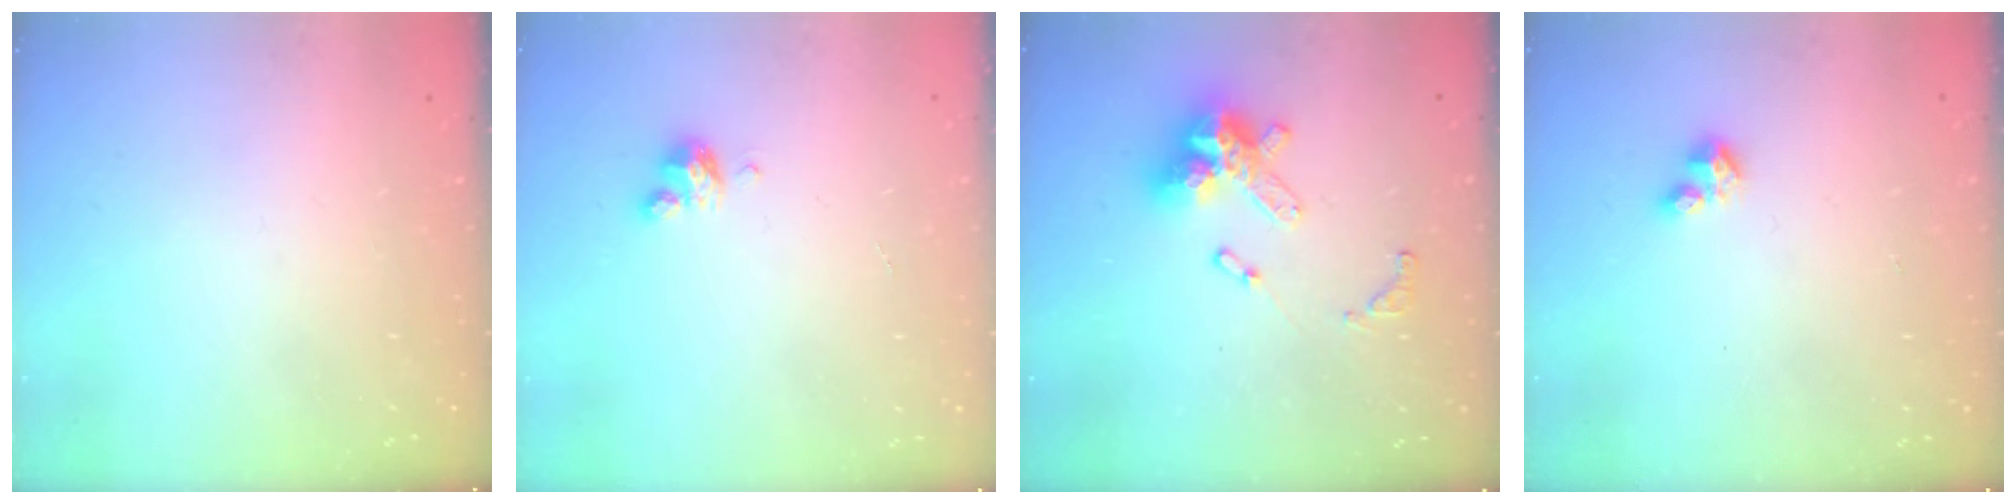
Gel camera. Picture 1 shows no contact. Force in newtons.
{"total": 4.1, "press": 4.1, "slide": 0.3}
{"total": 15.2, "press": 15.1, "slide": 1.3}
{"total": 3.5, "press": 3.5, "slide": 0.4}